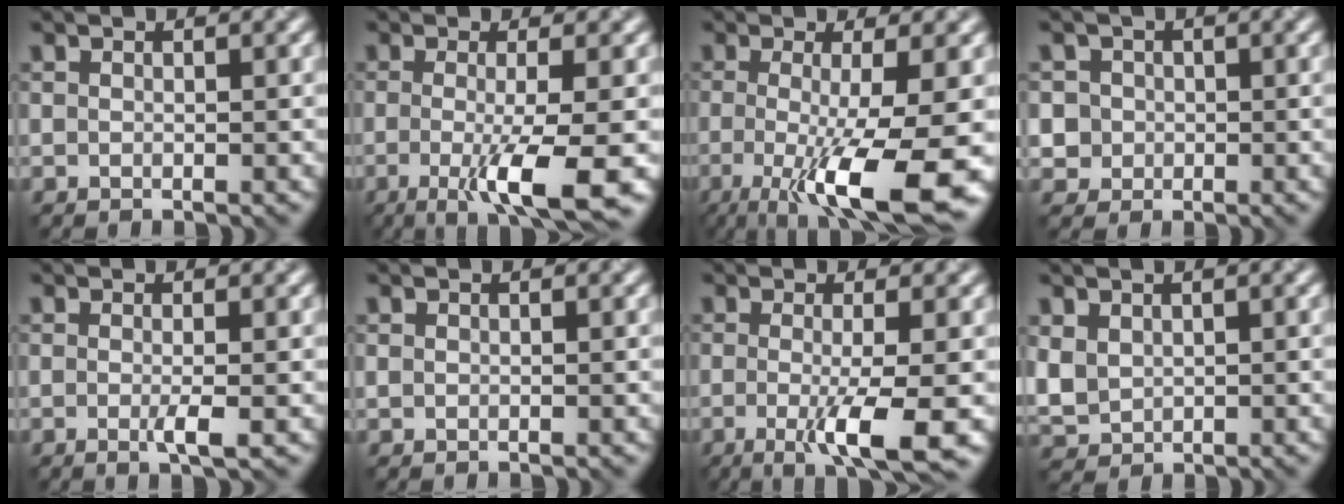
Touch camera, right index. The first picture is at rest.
{"total": 6.7, "force": [-1.8, 1.1, 6.4], "torque": [-0.096, -0.018, -0.028]}
{"total": 11.0, "force": [-3.0, 2.4, 10.3], "torque": [-0.134, -0.025, -0.043]}
{"total": 2.5, "force": [-0.2, 2.5, 0.2], "torque": [0.010, 0.010, 0.002]}
{"total": 1.7, "force": [-0.5, 0.2, 1.6], "torque": [-0.027, -0.006, -0.010]}
{"total": 0.0}
{"total": 5.6, "force": [-1.5, 0.8, 5.4], "torque": [-0.086, -0.018, -0.022]}
{"total": 2.8, "force": [0.6, 2.2, 1.6], "torque": [-0.041, -0.005, 0.020]}